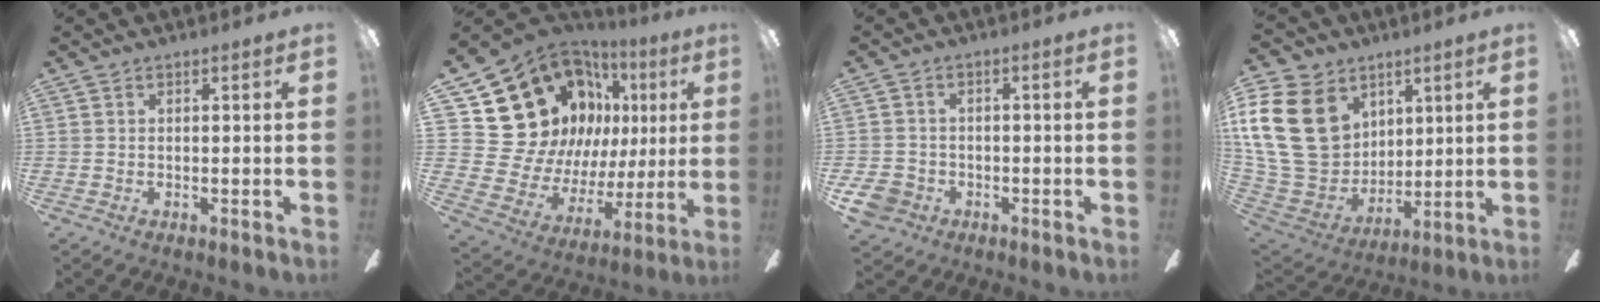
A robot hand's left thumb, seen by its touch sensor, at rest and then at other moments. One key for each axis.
{"total": 22.5, "fx": 11.4, "fy": 16.9, "fz": 9.4, "tx": -0.197, "ty": -0.095, "tz": 0.244}
{"total": 5.5, "fx": -2.8, "fy": 4.2, "fz": 2.2, "tx": -0.058, "ty": 0.015, "tz": -0.055}
{"total": 23.4, "fx": 7.2, "fy": 18.1, "fz": 13.0, "tx": -0.295, "ty": -0.019, "tz": 0.140}